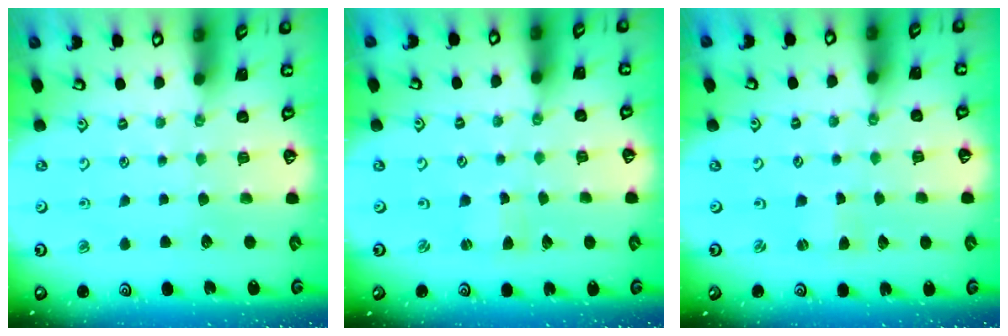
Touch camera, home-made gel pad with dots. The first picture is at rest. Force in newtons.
{"total": 0.9, "press": 0.8, "slide": 0.1}
{"total": 1.0, "press": 1.0, "slide": 0.3}